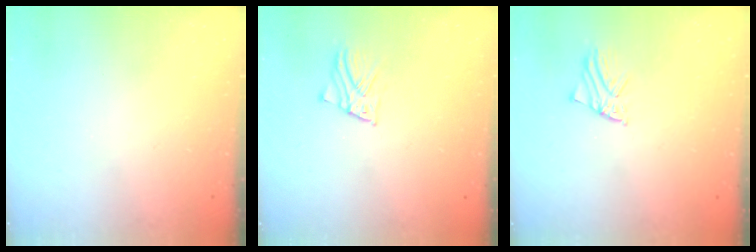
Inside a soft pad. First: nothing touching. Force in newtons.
{"total": 2.5, "press": 2.5, "slide": 0.2}
{"total": 1.2, "press": 1.2, "slide": 0.0}